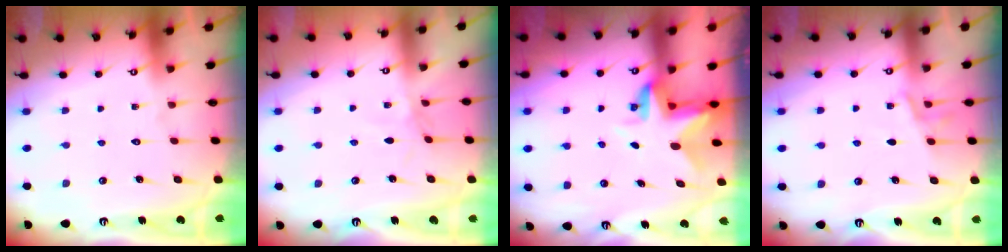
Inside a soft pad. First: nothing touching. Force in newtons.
{"total": 1.6, "press": 1.6, "slide": 0.3}
{"total": 4.3, "press": 4.3, "slide": 0.2}
{"total": 5.4, "press": 5.3, "slide": 0.8}